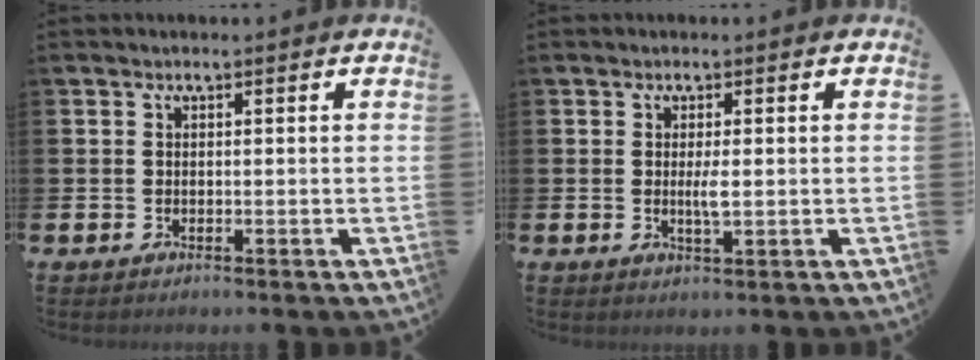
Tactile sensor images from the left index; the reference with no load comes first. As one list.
[{"total": 2.0, "force": [0.2, 0.4, 2.0], "torque": [-0.031, -0.005, 0.001]}]